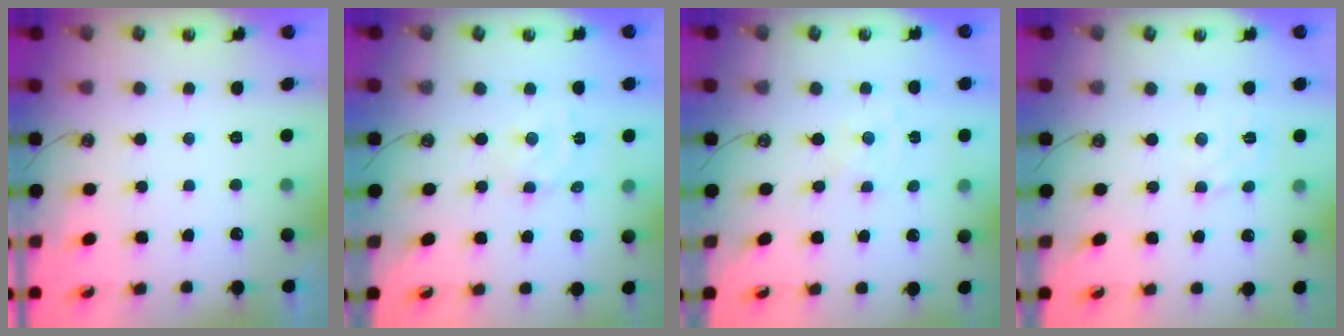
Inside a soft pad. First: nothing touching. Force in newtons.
{"total": 2.7, "press": 2.7, "slide": 0.1}
{"total": 0.0}
{"total": 2.9, "press": 2.8, "slide": 0.5}